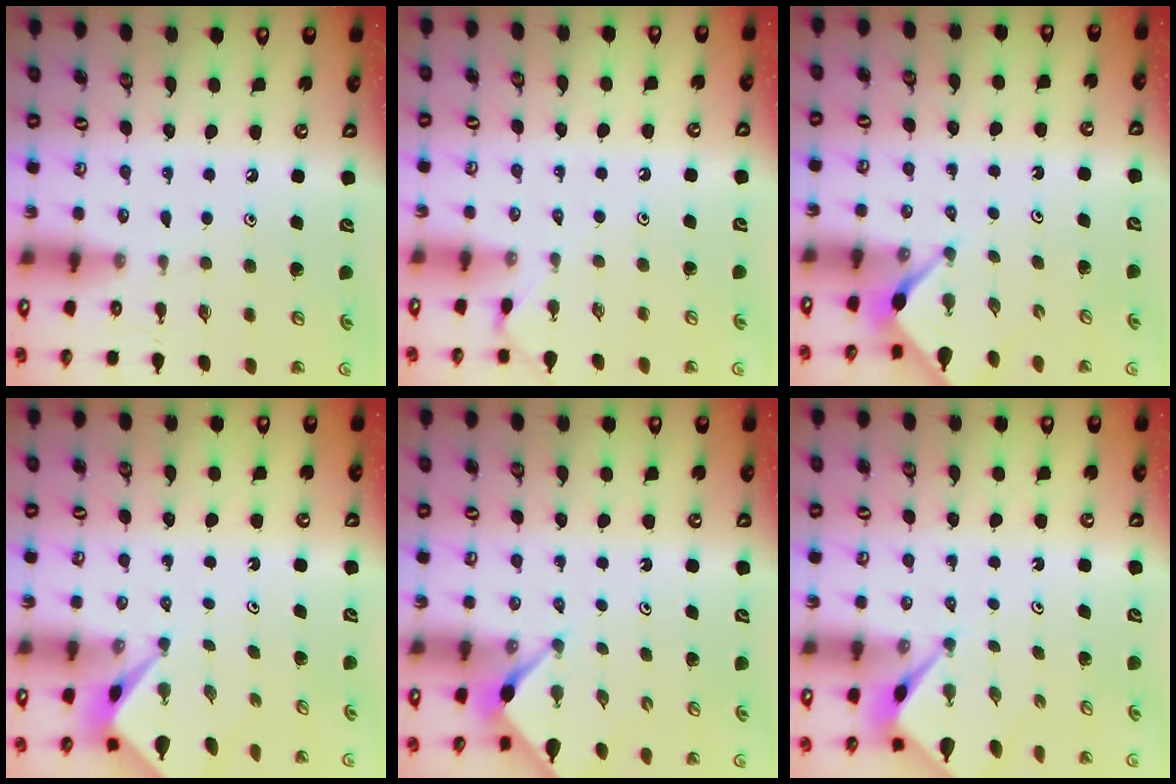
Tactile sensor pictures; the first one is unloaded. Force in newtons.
{"total": 3.2, "press": 3.1, "slide": 0.5}
{"total": 3.1, "press": 3.1, "slide": 0.3}
{"total": 2.3, "press": 2.3, "slide": 0.2}
{"total": 3.2, "press": 3.2, "slide": 0.2}
{"total": 2.6, "press": 2.6, "slide": 0.1}